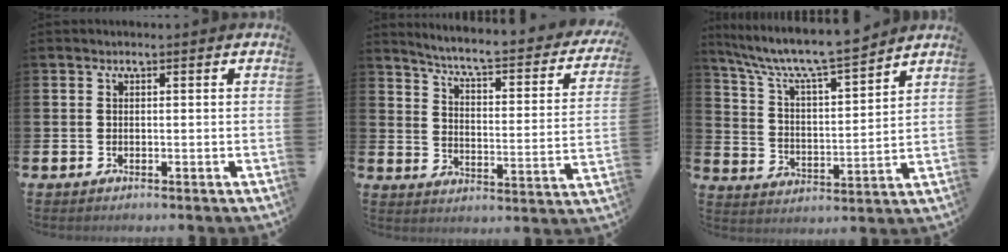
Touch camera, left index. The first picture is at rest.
{"total": 5.1, "force": [4.6, 0.5, 2.3], "torque": [-0.062, -0.043, 0.064]}
{"total": 9.1, "force": [8.4, 0.9, 3.3], "torque": [-0.103, -0.058, 0.144]}